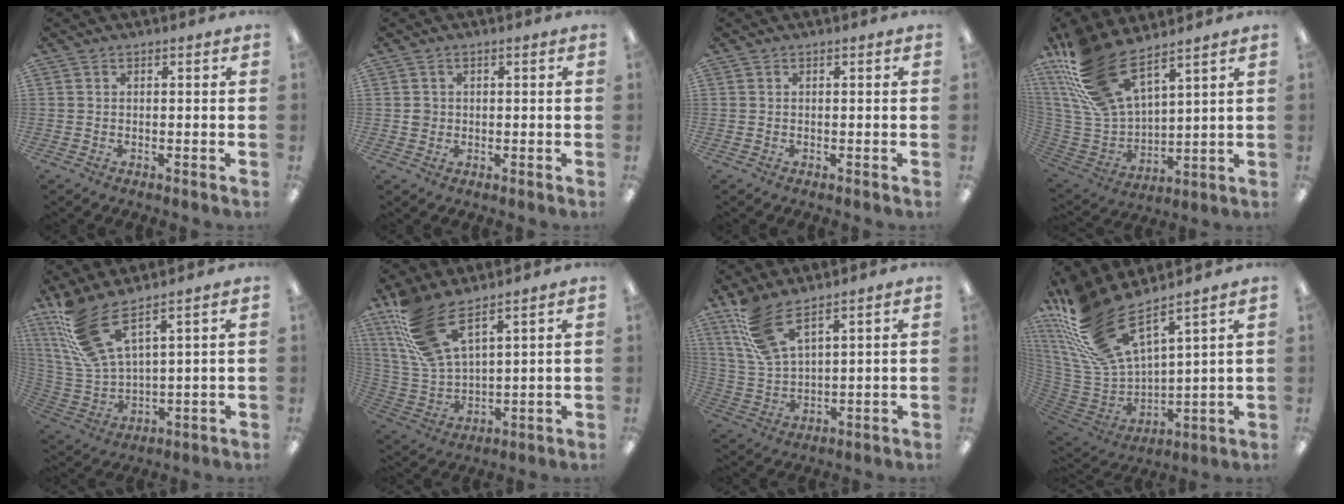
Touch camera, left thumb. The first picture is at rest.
{"total": 2.1, "force": [0.2, 1.9, 0.7], "torque": [-0.007, 0.002, 0.000]}
{"total": 0.0}
{"total": 19.1, "force": [13.4, 7.8, 11.2], "torque": [-0.259, -0.073, 0.250]}
{"total": 14.2, "force": [9.3, 4.5, 9.8], "torque": [-0.230, -0.044, 0.169]}
{"total": 15.6, "force": [10.5, 5.8, 10.0], "torque": [-0.229, -0.041, 0.194]}
{"total": 11.5, "force": [8.4, 3.6, 7.1], "torque": [-0.157, -0.028, 0.160]}
{"total": 20.7, "force": [15.7, 6.5, 11.8], "torque": [-0.264, -0.108, 0.280]}